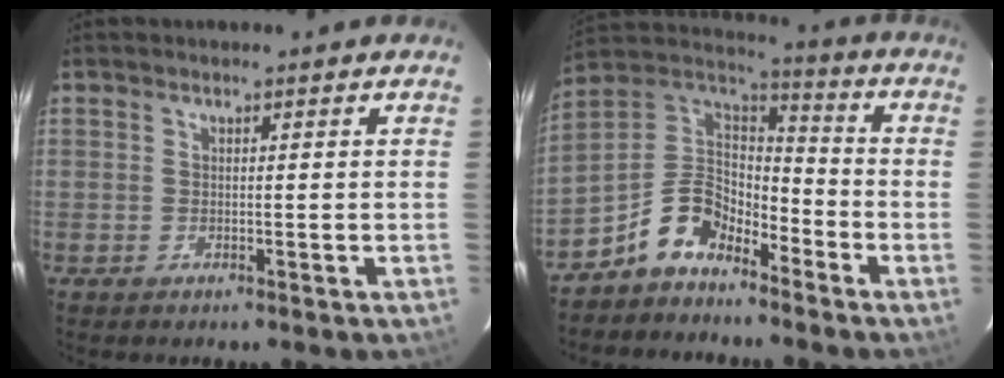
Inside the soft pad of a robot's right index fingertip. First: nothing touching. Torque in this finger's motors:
{"motor_torque": [1.12, -1.02, 0.25, 0.06]}